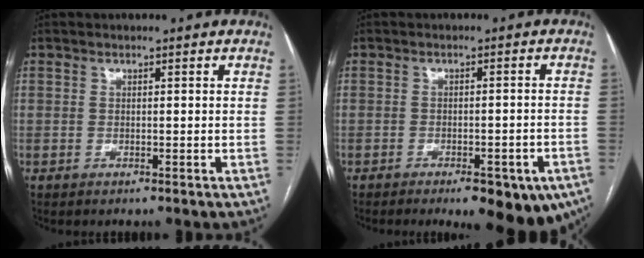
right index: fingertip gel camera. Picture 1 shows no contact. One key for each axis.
{"total": 12.2, "fx": -8.0, "fy": 3.8, "fz": 8.4, "tx": -0.065, "ty": 0.004, "tz": -0.099}